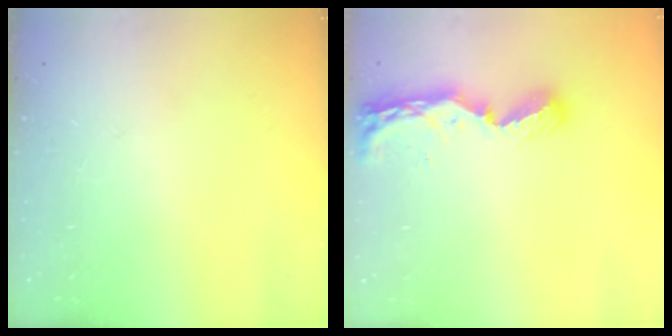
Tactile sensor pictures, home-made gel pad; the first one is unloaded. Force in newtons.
{"total": 8.3, "press": 8.3, "slide": 0.6}